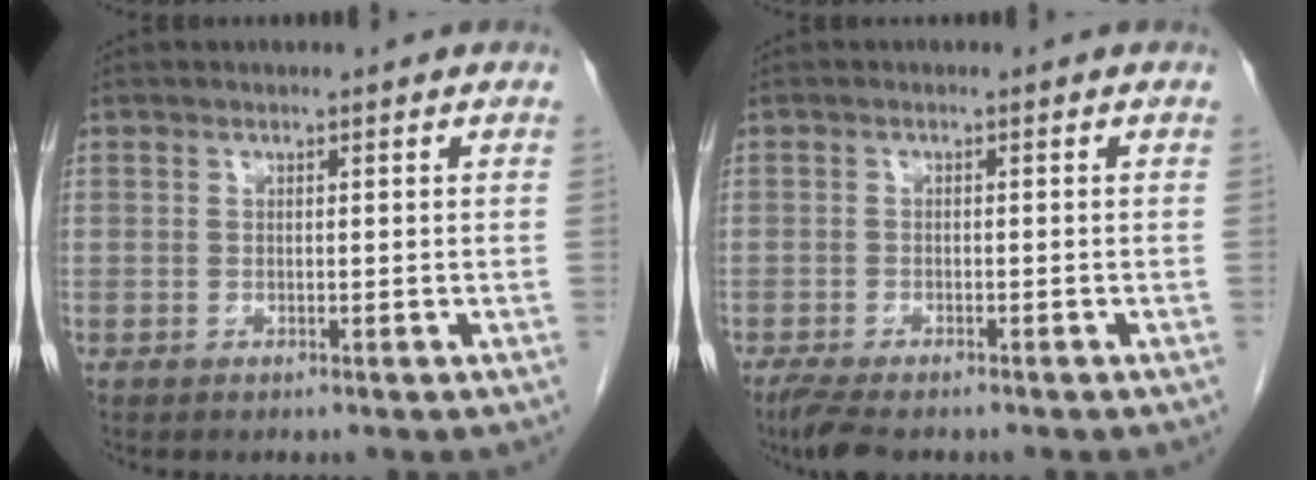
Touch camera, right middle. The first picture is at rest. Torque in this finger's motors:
{"motor_torque": [0.64, -0.48, 0.05, 0.04]}